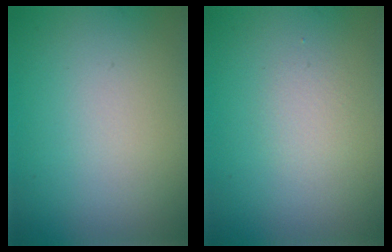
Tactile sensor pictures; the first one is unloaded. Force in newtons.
{"total": 1.1, "press": 1.1, "slide": 0.1}